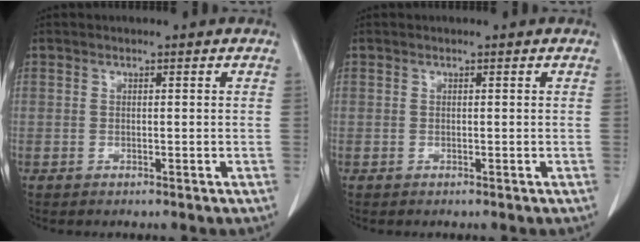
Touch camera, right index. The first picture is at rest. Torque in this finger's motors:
{"motor_torque": [0.00, 0.00, 0.00, 0.00]}